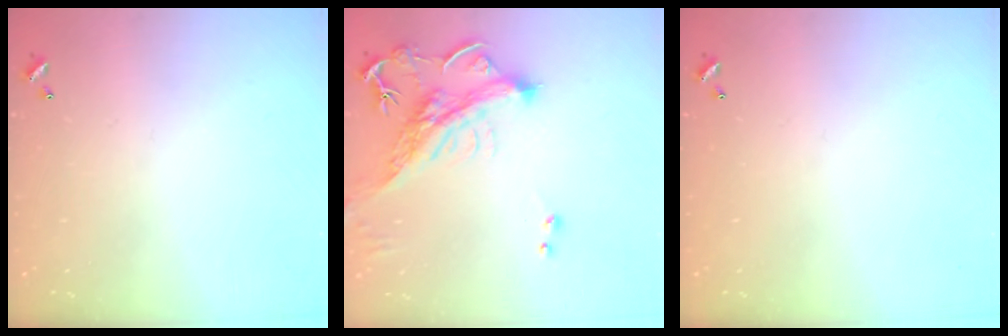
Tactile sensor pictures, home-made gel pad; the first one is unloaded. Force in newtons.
{"total": 3.5, "press": 3.2, "slide": 1.4}
{"total": 0.0}